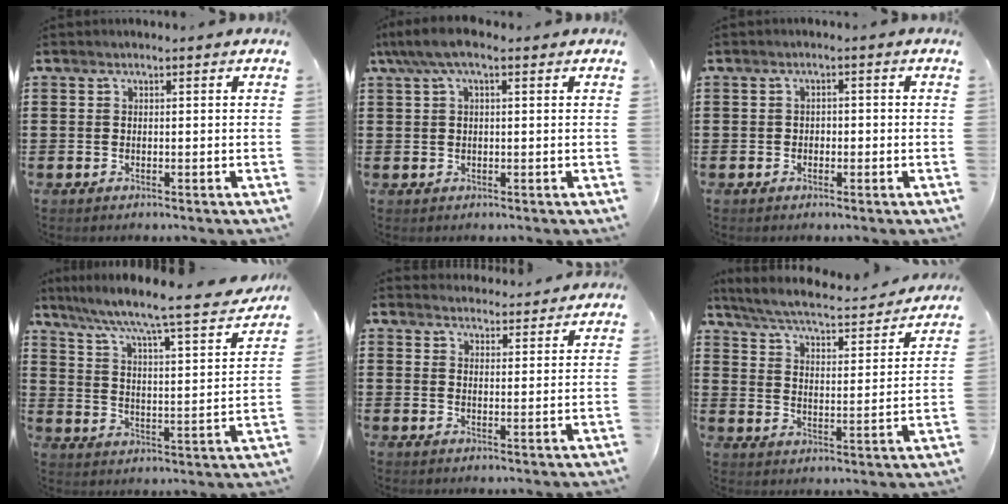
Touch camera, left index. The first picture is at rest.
{"total": 3.8, "force": [1.4, 1.2, 3.3], "torque": [-0.072, 0.006, 0.021]}
{"total": 1.2, "force": [-0.7, 0.9, 0.5], "torque": [-0.014, 0.002, -0.016]}
{"total": 6.2, "force": [5.4, -0.6, 3.1], "torque": [-0.086, -0.053, 0.077]}
{"total": 3.4, "force": [3.4, 0.3, -0.1], "torque": [-0.001, -0.019, 0.063]}
{"total": 4.9, "force": [4.5, 0.0, 1.9], "torque": [-0.061, -0.035, 0.070]}